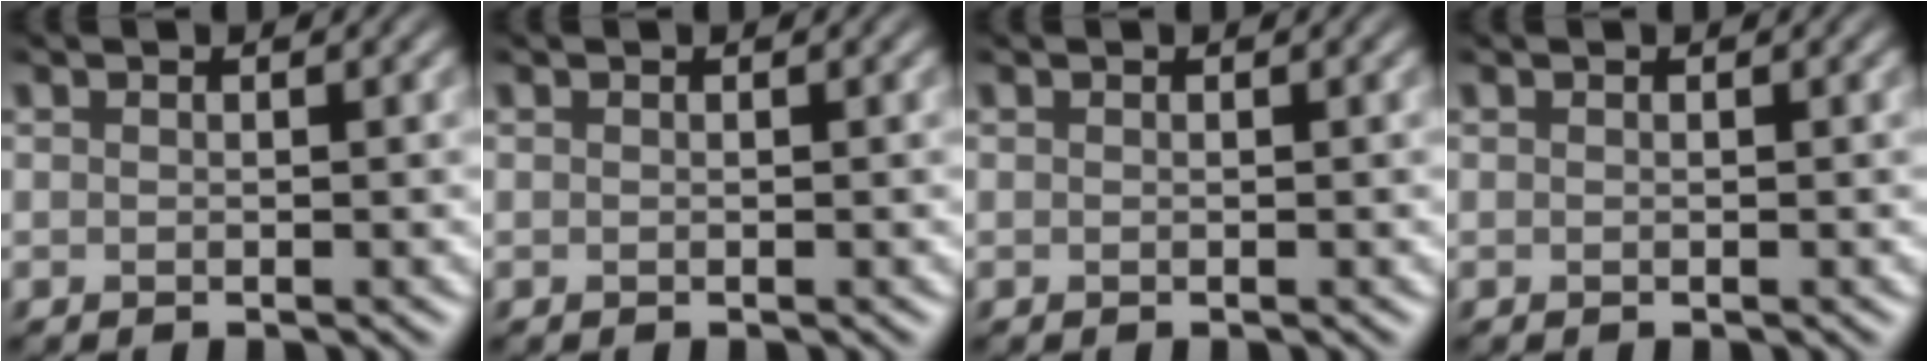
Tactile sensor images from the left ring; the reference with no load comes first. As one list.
[{"total": 0.0}, {"total": 0.0}, {"total": 0.0}]